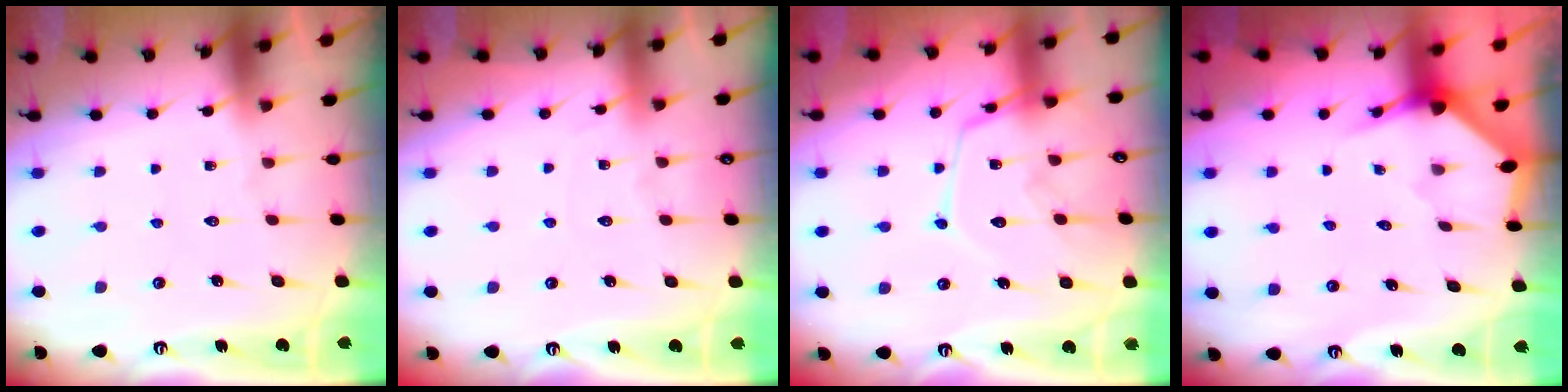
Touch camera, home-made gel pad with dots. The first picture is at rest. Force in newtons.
{"total": 2.7, "press": 2.7, "slide": 0.3}
{"total": 12.8, "press": 12.8, "slide": 0.4}
{"total": 2.8, "press": 2.8, "slide": 0.2}